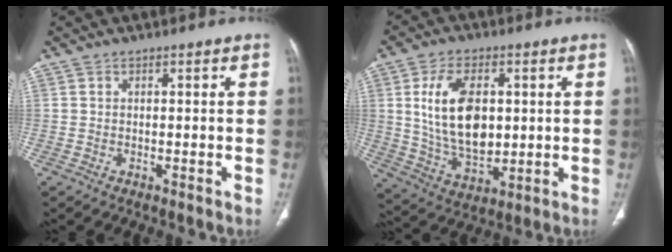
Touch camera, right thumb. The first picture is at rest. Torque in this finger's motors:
{"motor_torque": [0.43, 4.58, 1.59, 0.61, 0.25]}